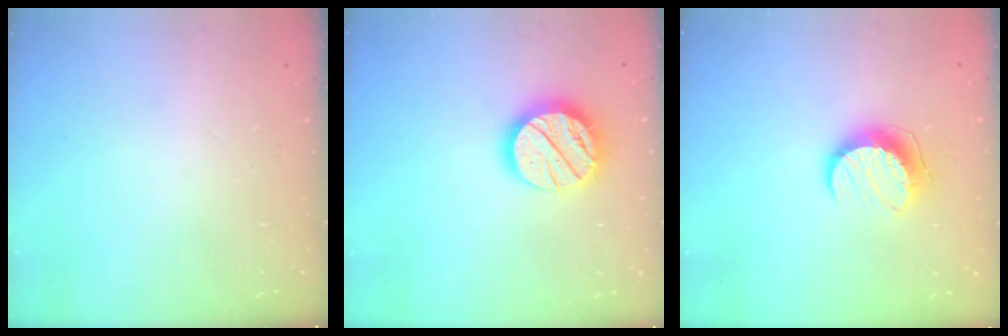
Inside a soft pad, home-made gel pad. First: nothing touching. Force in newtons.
{"total": 16.9, "press": 16.9, "slide": 1.3}
{"total": 10.5, "press": 10.5, "slide": 0.3}